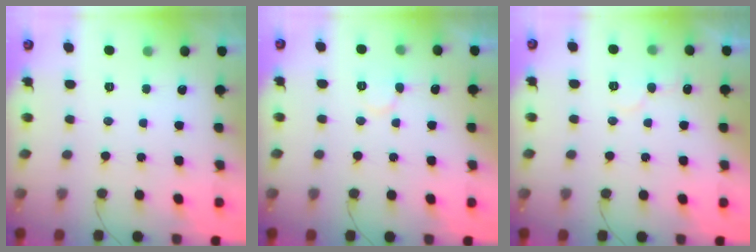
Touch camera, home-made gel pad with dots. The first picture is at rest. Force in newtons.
{"total": 7.0, "press": 7.0, "slide": 0.4}
{"total": 6.1, "press": 6.0, "slide": 0.6}